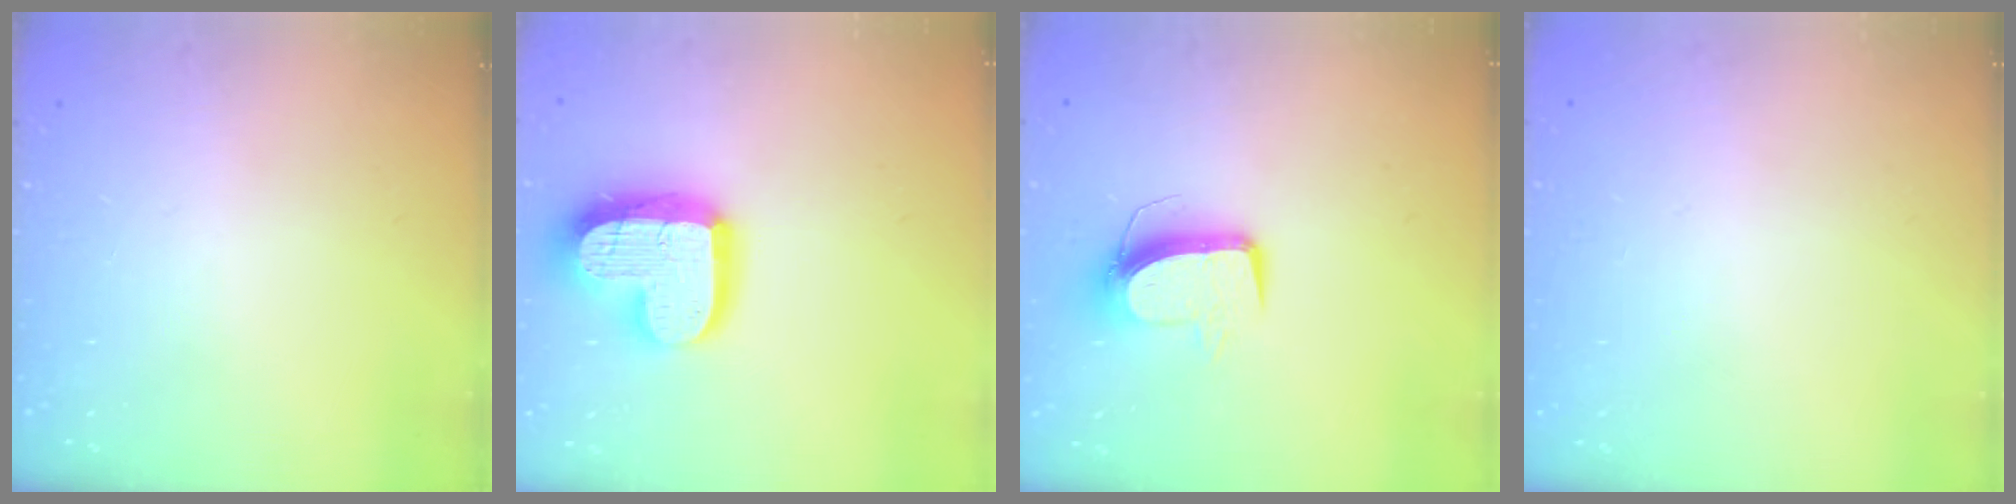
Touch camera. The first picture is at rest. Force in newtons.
{"total": 18.1, "press": 18.0, "slide": 1.5}
{"total": 10.0, "press": 10.0, "slide": 0.3}
{"total": 0.0}